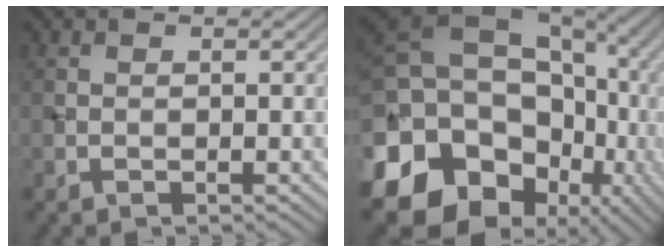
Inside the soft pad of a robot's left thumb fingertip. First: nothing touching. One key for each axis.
{"total": 22.1, "fx": -5.4, "fy": 17.5, "fz": 12.2, "tx": -0.259, "ty": -0.023, "tz": -0.105}